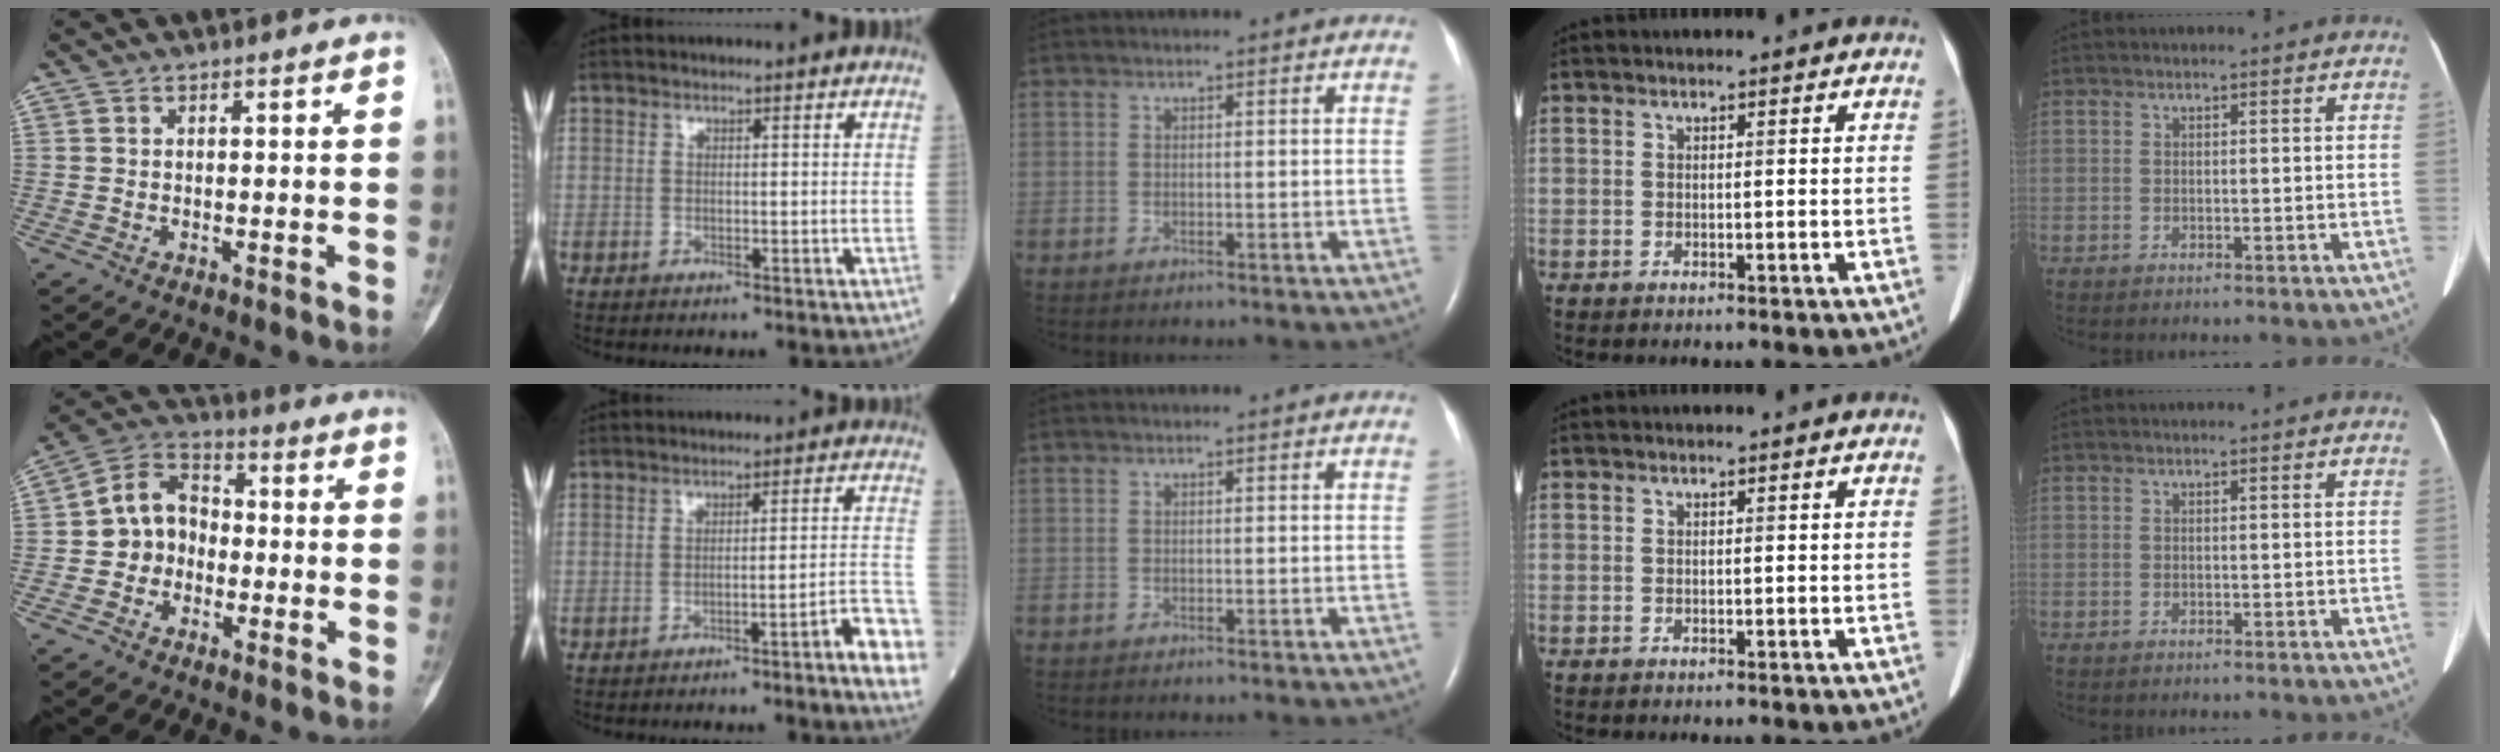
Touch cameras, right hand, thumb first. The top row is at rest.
{"thumb": {"total": 9.4, "force": [-1.6, 7.9, 5.0], "torque": [-0.065, 0.040, -0.044]}, "index": {"total": 7.3, "force": [-3.7, -0.1, 6.3], "torque": [-0.061, 0.012, -0.048]}}